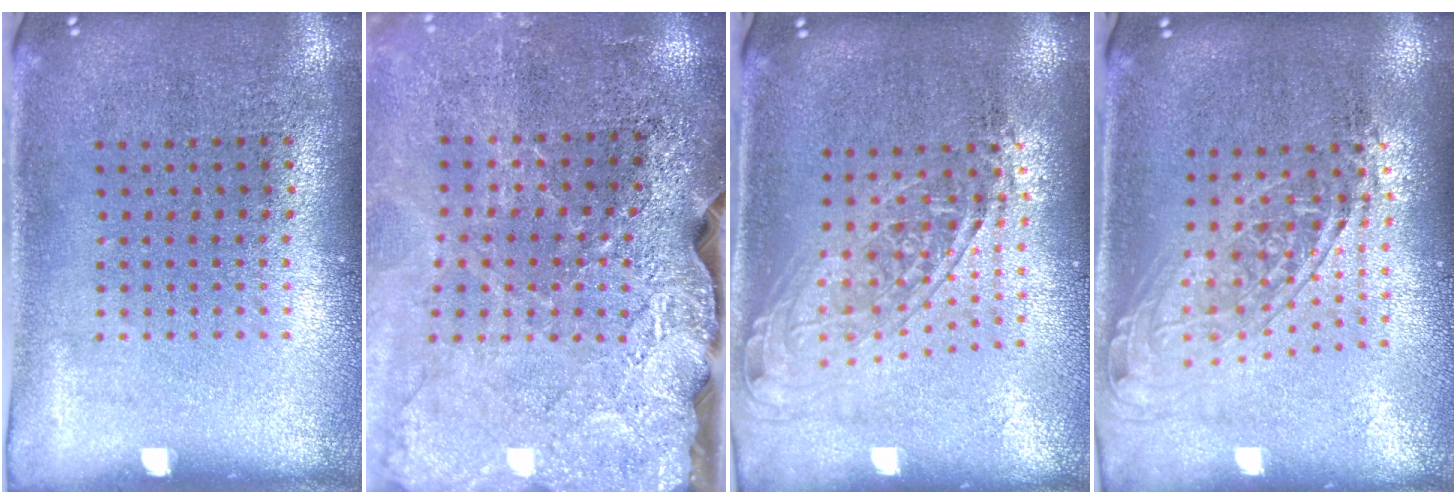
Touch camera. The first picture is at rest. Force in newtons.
{"total": 3.4, "press": 3.0, "slide": 1.4}
{"total": 1.6, "press": 1.2, "slide": 1.0}
{"total": 1.6, "press": 1.2, "slide": 1.0}